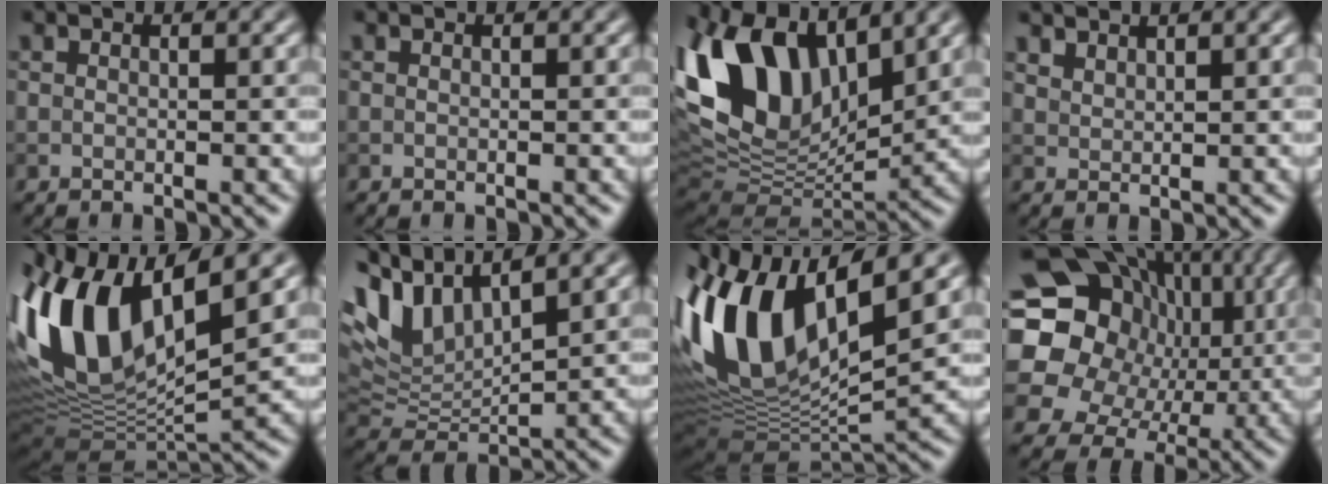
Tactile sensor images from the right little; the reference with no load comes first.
{"total": 0.0}
{"total": 13.4, "force": [5.4, 7.5, 9.6], "torque": [-0.205, 0.018, 0.093]}
{"total": 1.6, "force": [1.6, 0.0, 0.0], "torque": [-0.004, -0.004, 0.037]}
{"total": 13.0, "force": [3.5, 6.2, 10.9], "torque": [-0.229, 0.007, 0.064]}
{"total": 6.4, "force": [4.3, 2.5, 4.0], "torque": [-0.092, 0.008, 0.083]}
{"total": 14.4, "force": [3.0, 6.9, 12.3], "torque": [-0.264, 0.006, 0.053]}
{"total": 20.8, "force": [2.8, 18.8, 8.5], "torque": [-0.207, 0.041, 0.004]}